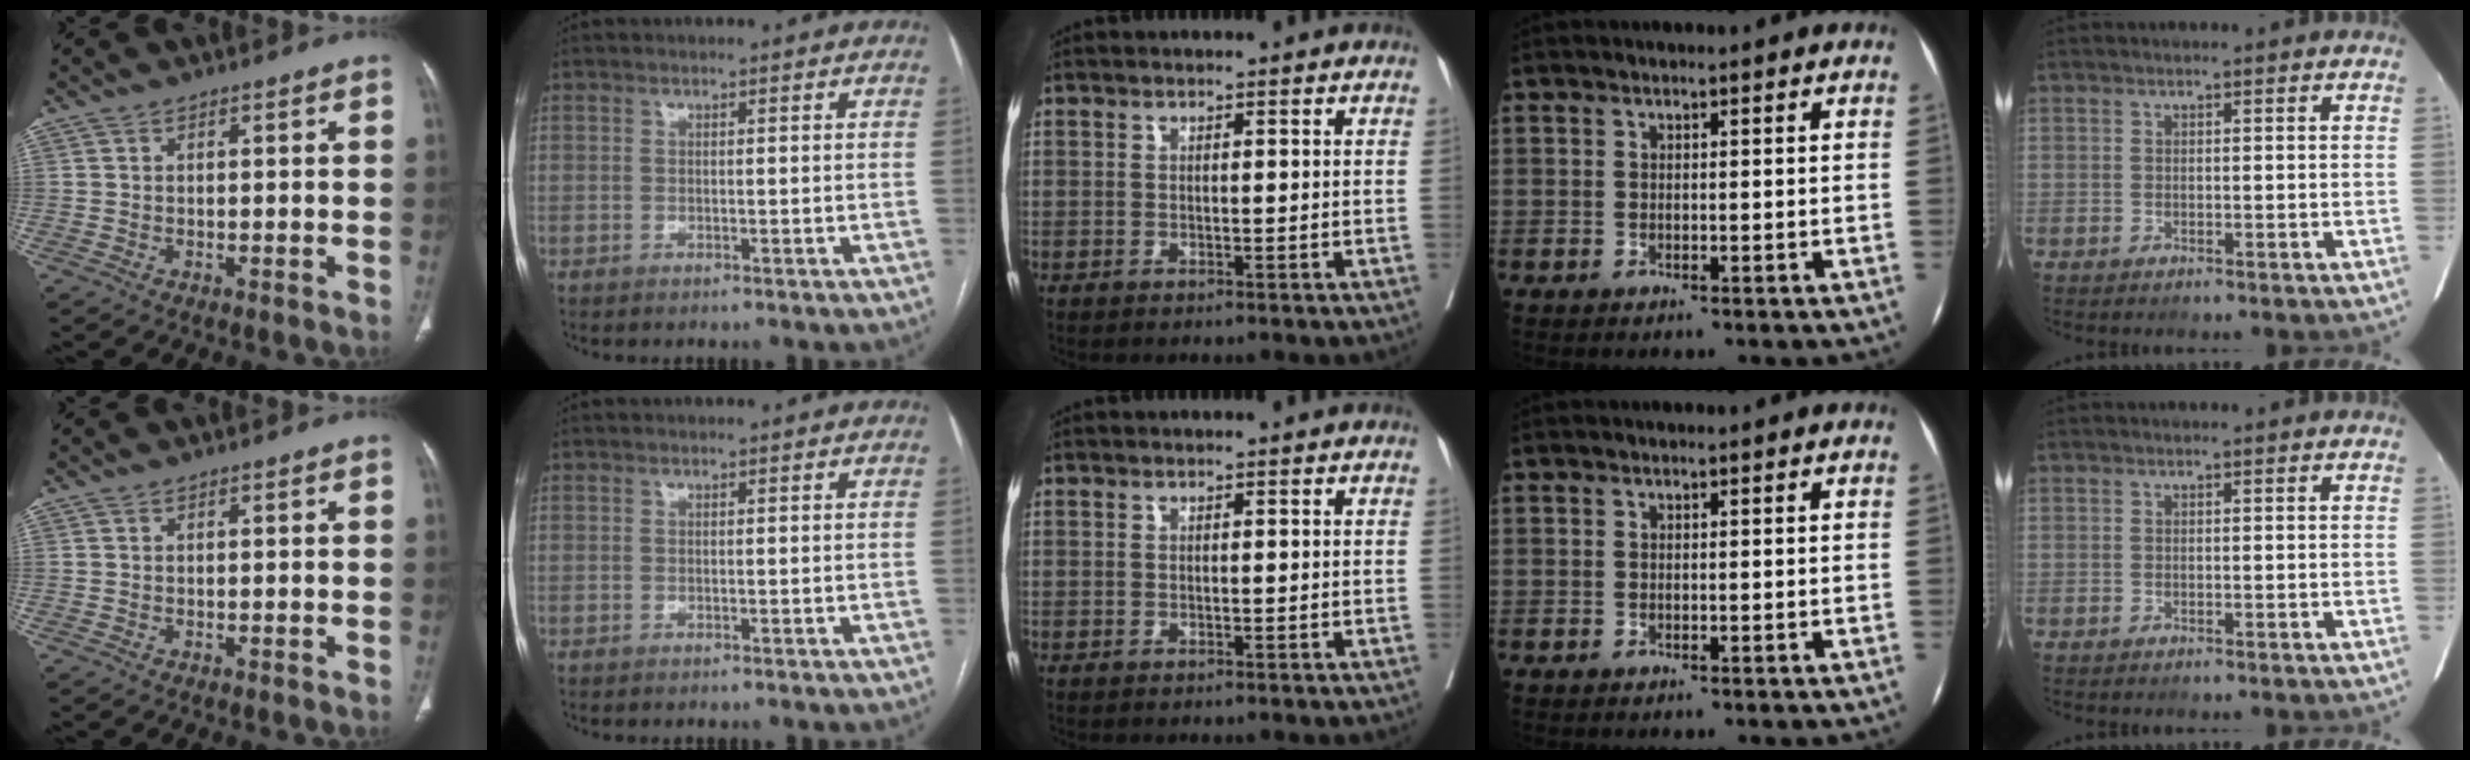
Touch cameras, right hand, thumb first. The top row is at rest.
{}